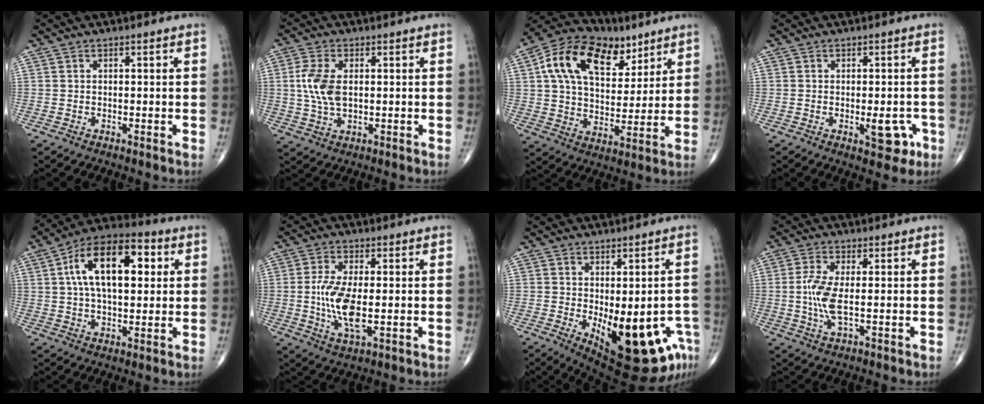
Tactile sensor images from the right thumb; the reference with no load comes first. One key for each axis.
{"total": 7.6, "fx": 0.8, "fy": 4.2, "fz": 6.3, "tx": -0.142, "ty": -0.001, "tz": 0.017}
{"total": 19.7, "fx": 8.6, "fy": 12.1, "fz": 12.9, "tx": -0.193, "ty": -0.008, "tz": 0.147}
{"total": 5.6, "fx": -1.8, "fy": 2.5, "fz": 4.7, "tx": -0.038, "ty": 0.002, "tz": -0.018}
{"total": 17.7, "fx": 4.2, "fy": 9.1, "fz": 14.5, "tx": -0.220, "ty": 0.019, "tz": 0.062}
{"total": 9.8, "fx": -0.7, "fy": 3.7, "fz": 9.1, "tx": -0.190, "ty": -0.014, "tz": -0.010}
{"total": 18.8, "fx": -6.6, "fy": 7.6, "fz": 15.9, "tx": -0.158, "ty": -0.001, "tz": -0.067}
{"total": 6.5, "fx": -0.2, "fy": 1.9, "fz": 6.2, "tx": -0.153, "ty": -0.007, "tz": -0.007}